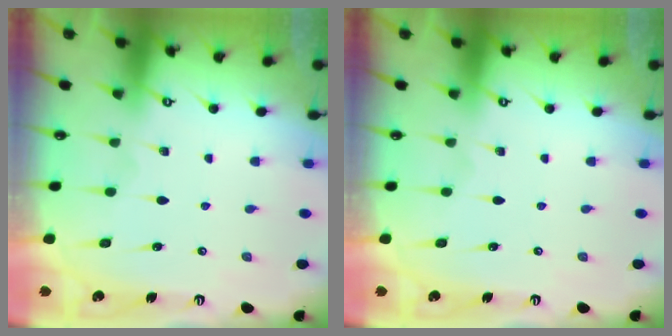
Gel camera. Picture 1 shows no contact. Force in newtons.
{"total": 0.0}